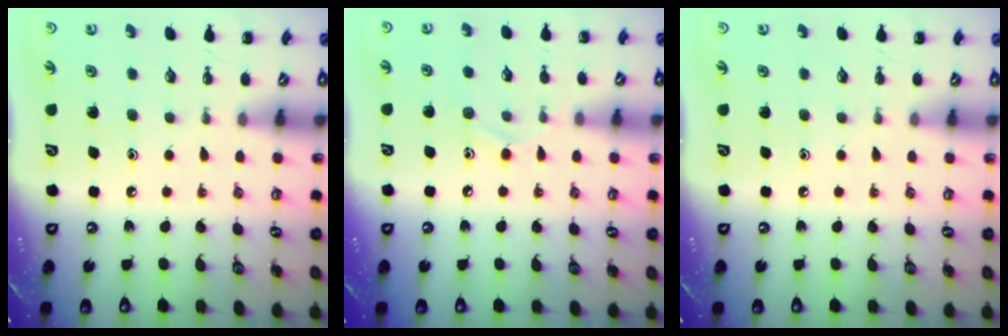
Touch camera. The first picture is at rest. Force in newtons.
{"total": 8.0, "press": 7.6, "slide": 2.3}
{"total": 0.0}